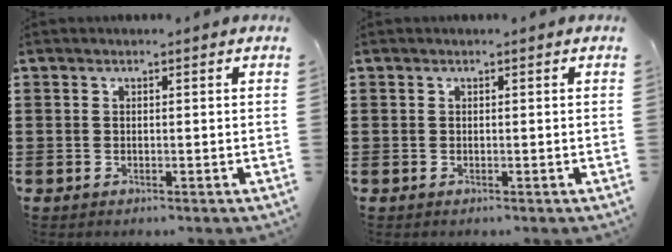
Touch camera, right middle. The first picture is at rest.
{"total": 0.0}